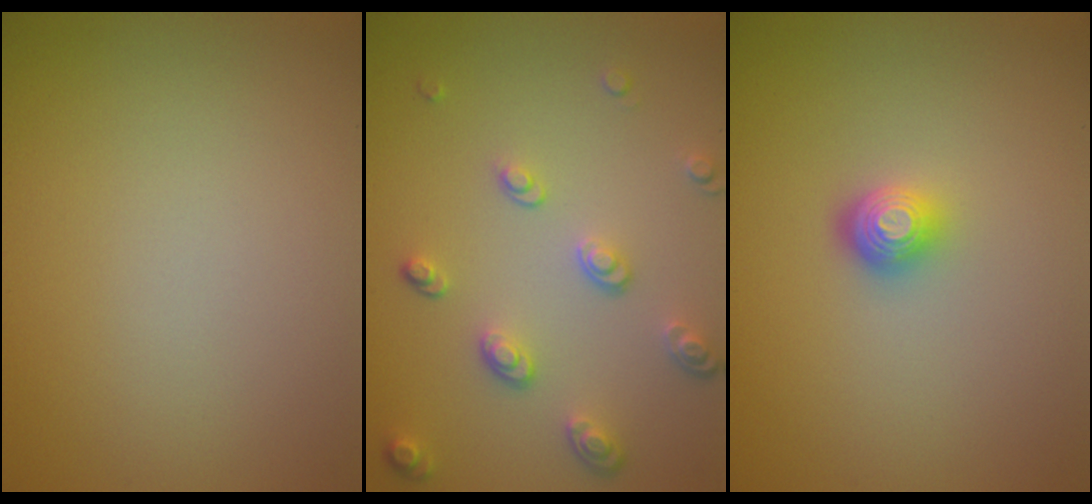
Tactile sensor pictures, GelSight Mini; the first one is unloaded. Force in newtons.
{"total": 3.3, "press": 2.5, "slide": 2.1}
{"total": 2.0, "press": 1.4, "slide": 1.4}